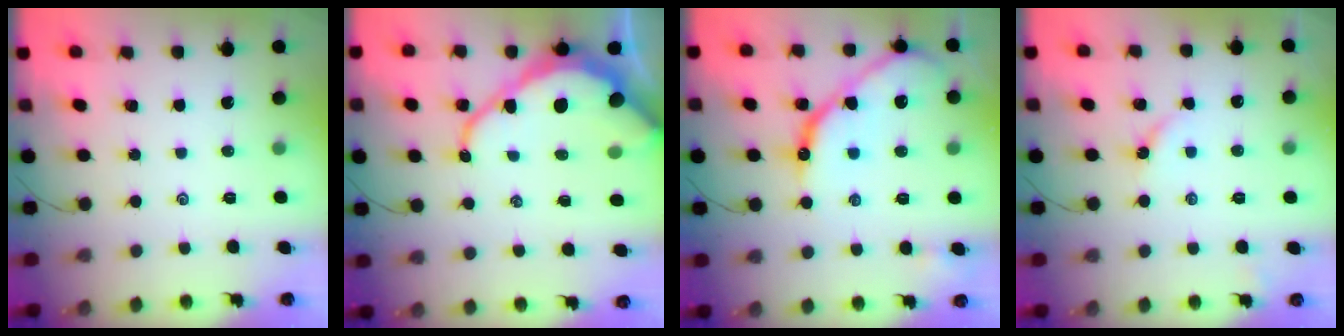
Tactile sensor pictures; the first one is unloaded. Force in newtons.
{"total": 14.0, "press": 13.9, "slide": 1.5}
{"total": 13.5, "press": 13.4, "slide": 1.4}
{"total": 3.7, "press": 3.7, "slide": 0.5}